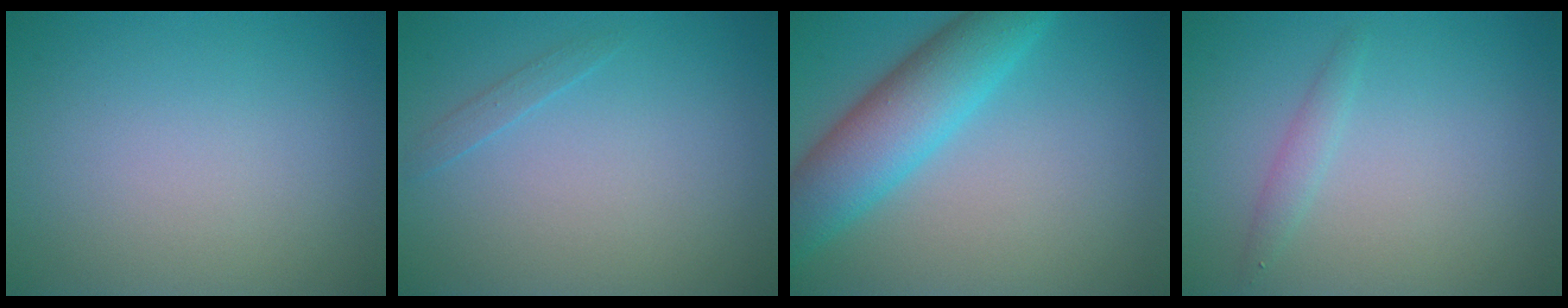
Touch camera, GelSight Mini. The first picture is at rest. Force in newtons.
{"total": 0.8, "press": 0.8, "slide": 0.1}
{"total": 7.0, "press": 7.0, "slide": 0.2}
{"total": 1.2, "press": 1.2, "slide": 0.0}